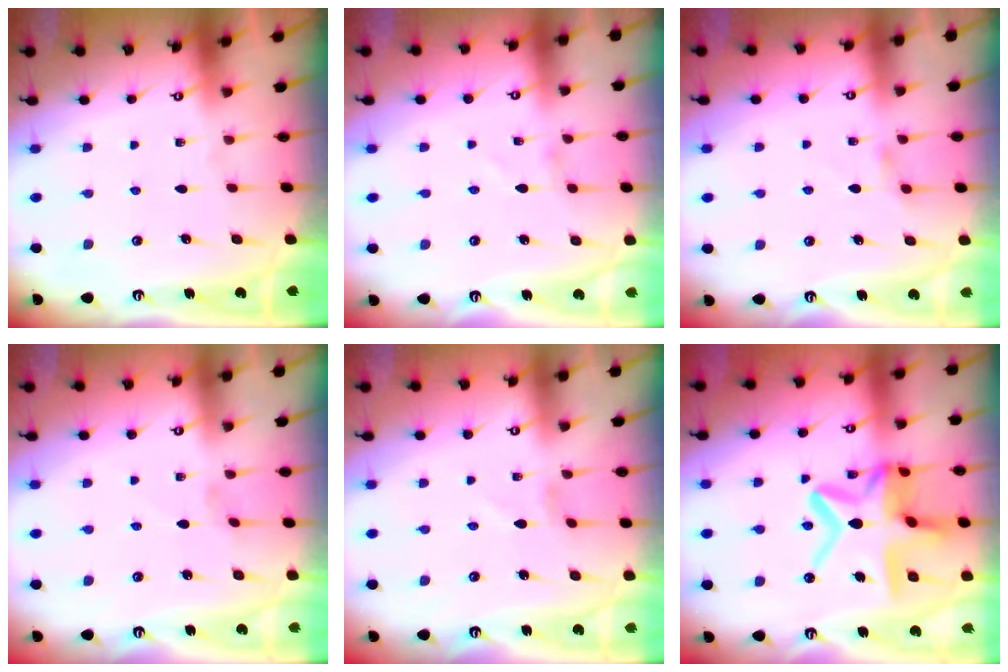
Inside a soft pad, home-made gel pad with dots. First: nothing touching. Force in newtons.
{"total": 0.8, "press": 0.8, "slide": 0.0}
{"total": 2.5, "press": 2.5, "slide": 0.5}
{"total": 0.7, "press": 0.7, "slide": 0.2}
{"total": 0.0}
{"total": 18.2, "press": 18.1, "slide": 1.6}